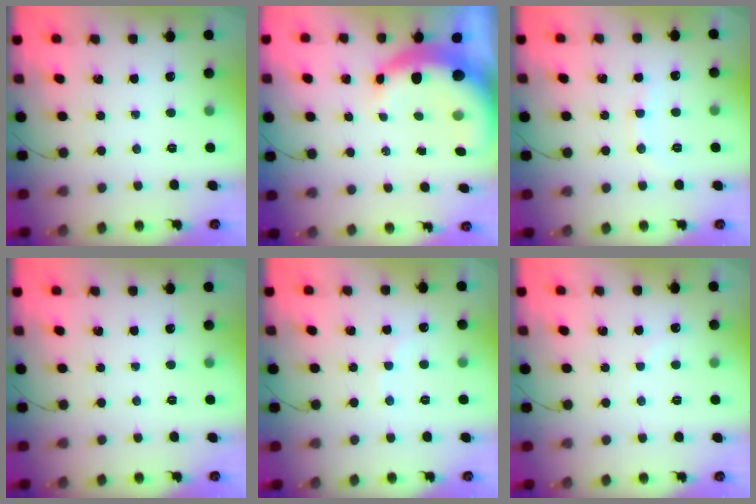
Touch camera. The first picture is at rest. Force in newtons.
{"total": 10.0, "press": 9.9, "slide": 1.8}
{"total": 4.8, "press": 4.6, "slide": 1.2}
{"total": 0.0}
{"total": 5.6, "press": 5.5, "slide": 1.1}
{"total": 4.8, "press": 4.6, "slide": 1.5}